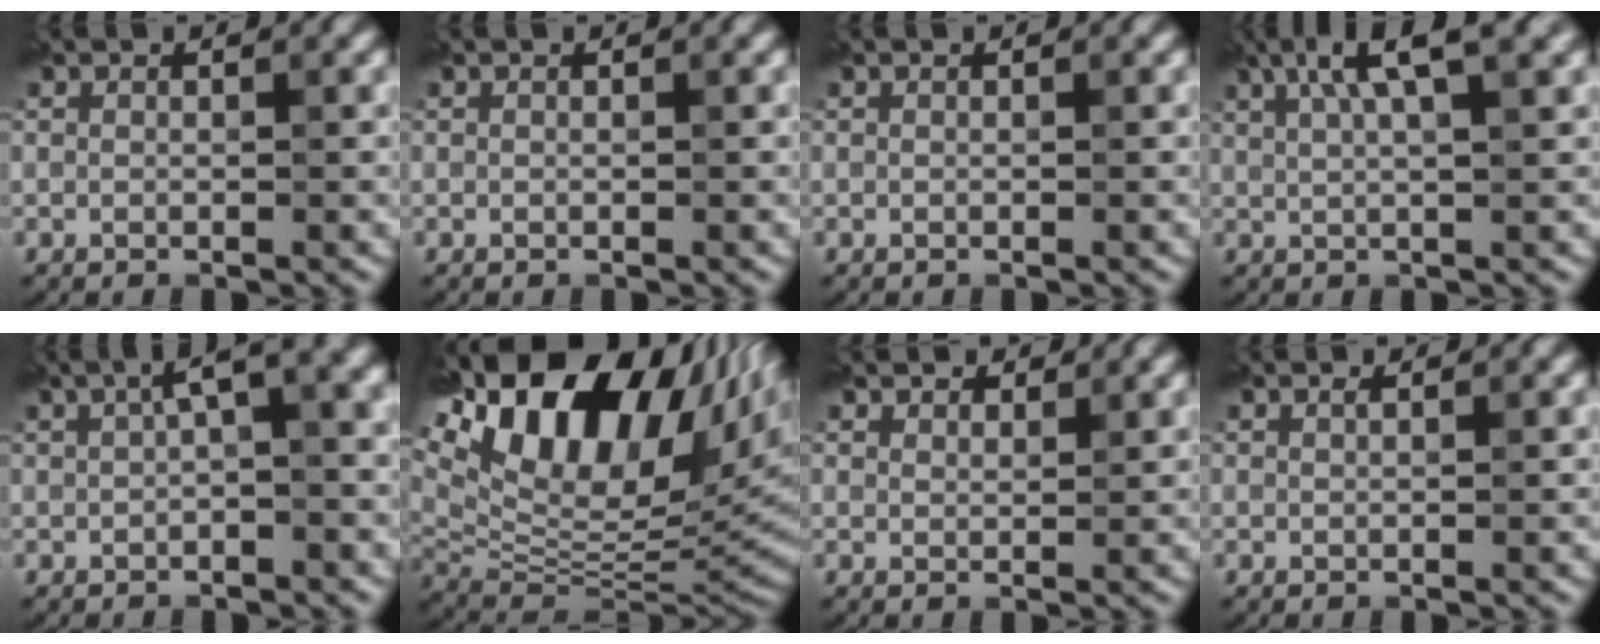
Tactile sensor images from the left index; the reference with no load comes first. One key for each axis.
{"total": 0.0}
{"total": 0.0}
{"total": 5.4, "fx": 3.0, "fy": 1.0, "fz": 4.4, "tx": -0.070, "ty": 0.012, "tz": 0.048}
{"total": 4.7, "fx": 1.7, "fy": 1.2, "fz": 4.2, "tx": -0.056, "ty": 0.019, "tz": 0.017}
{"total": 18.0, "fx": 8.6, "fy": 9.3, "fz": 12.9, "tx": -0.243, "ty": 0.040, "tz": 0.152}
{"total": 2.5, "fx": 2.3, "fy": 0.9, "fz": 0.2, "tx": -0.008, "ty": -0.009, "tz": 0.042}
{"total": 0.6, "fx": 0.5, "fy": 0.1, "fz": 0.1, "tx": -0.001, "ty": 0.000, "tz": 0.011}